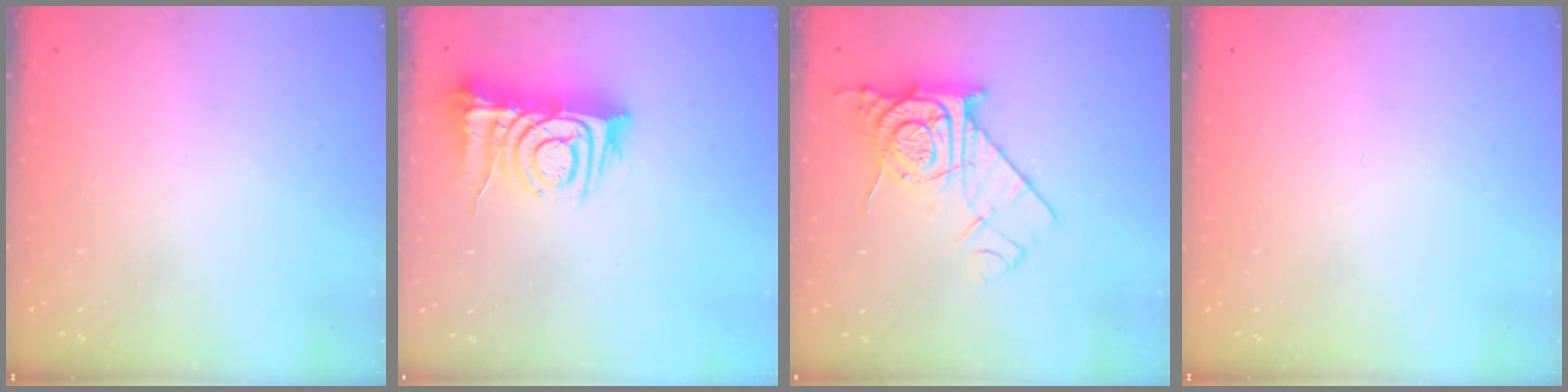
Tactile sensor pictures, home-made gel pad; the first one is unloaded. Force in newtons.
{"total": 10.2, "press": 10.2, "slide": 1.2}
{"total": 12.4, "press": 12.3, "slide": 0.9}
{"total": 0.0}